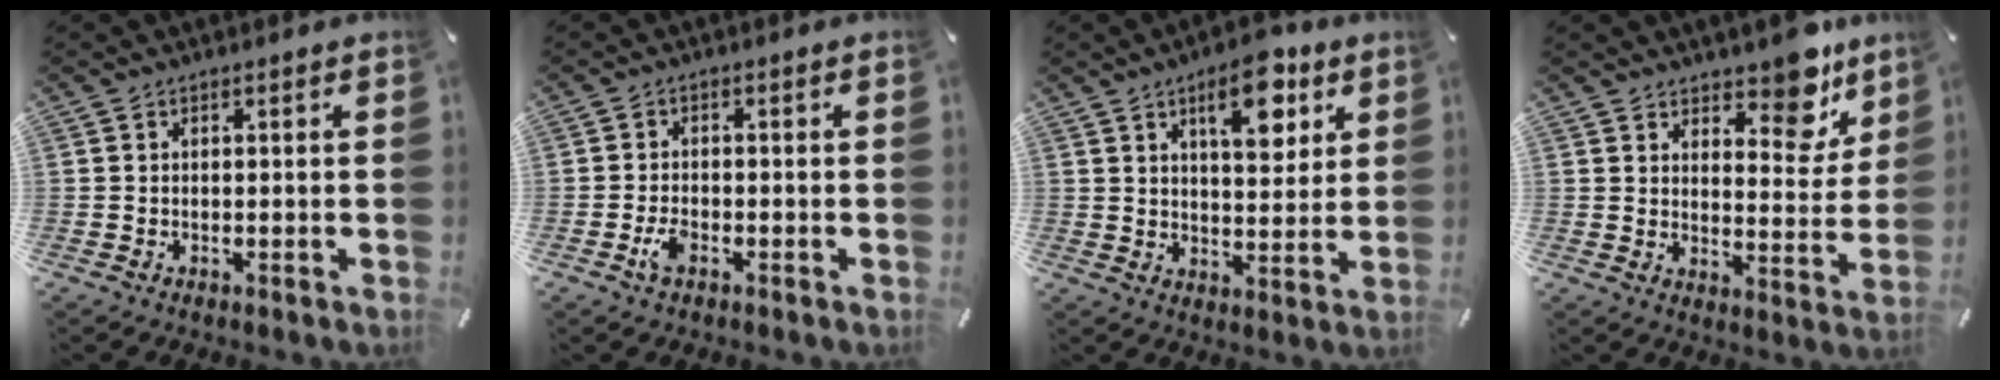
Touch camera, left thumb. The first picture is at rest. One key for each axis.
{"total": 3.2, "fx": -1.6, "fy": 1.6, "fz": 2.2, "tx": -0.051, "ty": 0.001, "tz": -0.030}
{"total": 12.1, "fx": 6.4, "fy": 5.7, "fz": 8.5, "tx": -0.107, "ty": -0.026, "tz": 0.103}
{"total": 10.9, "fx": 8.5, "fy": 4.9, "fz": 4.6, "tx": -0.035, "ty": -0.076, "tz": 0.145}